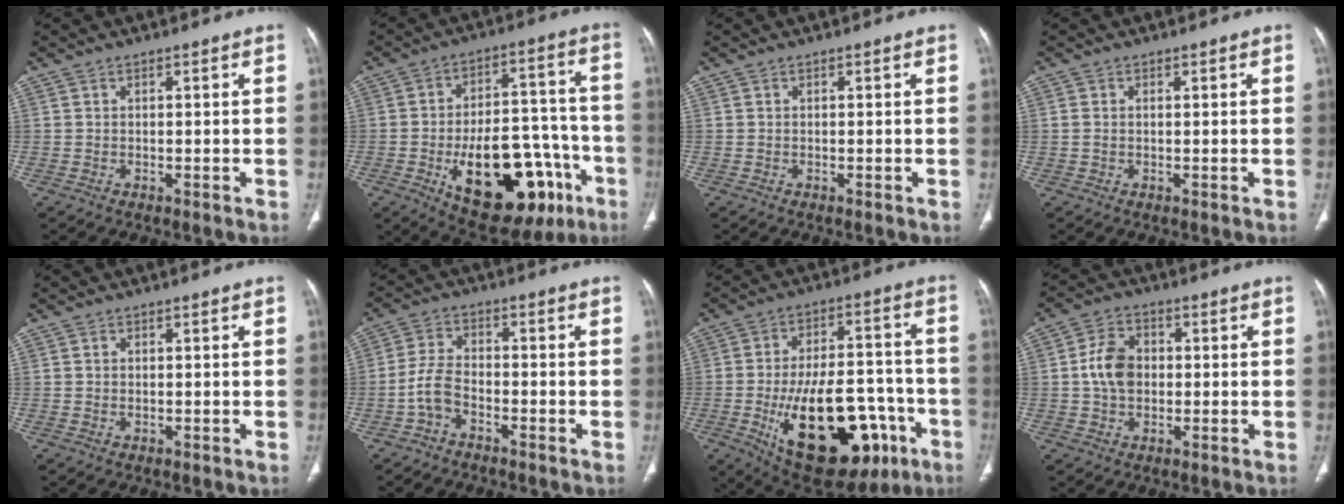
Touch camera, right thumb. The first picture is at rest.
{"total": 24.7, "force": [-9.6, 12.5, 19.0], "torque": [-0.245, 0.043, -0.121]}
{"total": 0.0}
{"total": 1.0, "force": [0.1, 0.6, 0.8], "torque": [-0.029, 0.007, 0.006]}
{"total": 0.6, "force": [0.0, 0.5, 0.4], "torque": [-0.013, 0.001, 0.002]}
{"total": 5.2, "force": [-2.6, 2.9, 3.3], "torque": [-0.064, 0.025, -0.060]}
{"total": 26.9, "force": [-9.5, 13.6, 21.1], "torque": [-0.307, 0.027, -0.119]}
{"total": 7.5, "force": [0.1, 5.6, 5.0], "torque": [-0.080, 0.011, -0.002]}